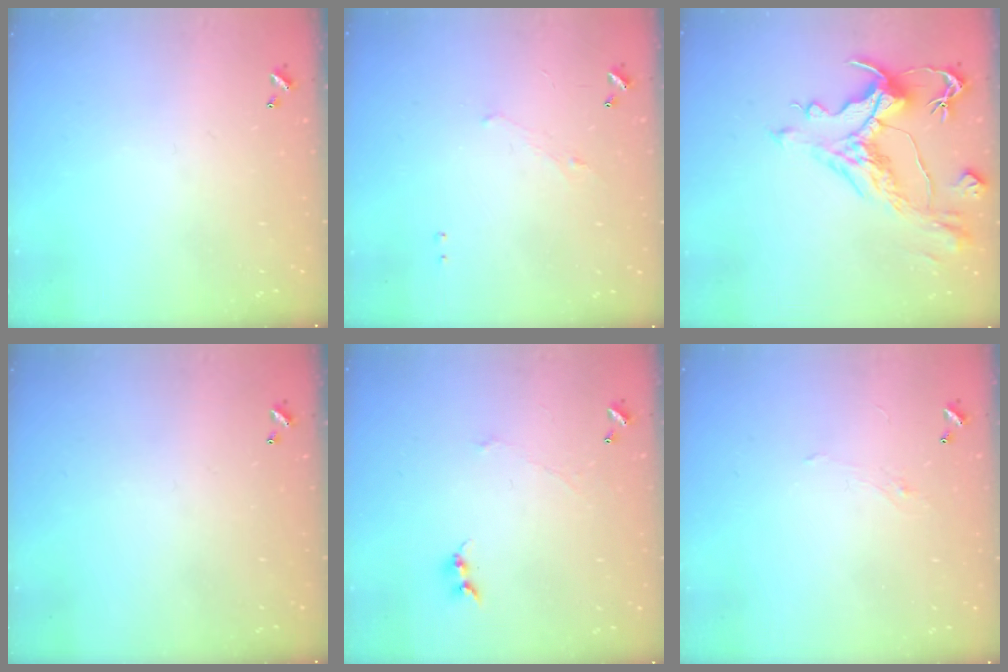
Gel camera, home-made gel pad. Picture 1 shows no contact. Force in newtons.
{"total": 1.3, "press": 1.2, "slide": 0.6}
{"total": 3.5, "press": 3.1, "slide": 1.5}
{"total": 0.0}
{"total": 0.0}
{"total": 0.8, "press": 0.5, "slide": 0.6}